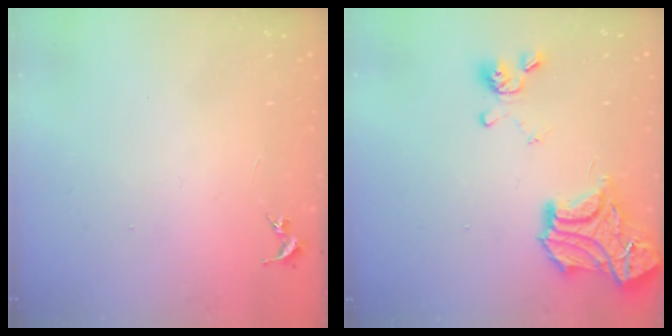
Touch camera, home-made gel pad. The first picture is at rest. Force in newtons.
{"total": 22.7, "press": 22.6, "slide": 2.1}